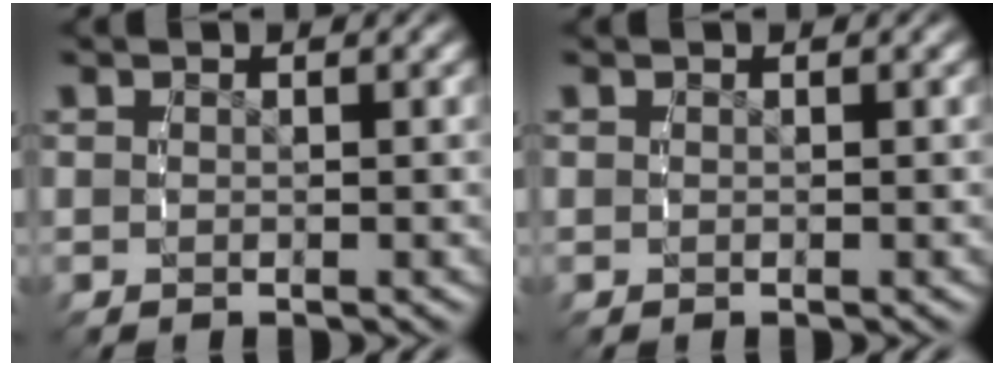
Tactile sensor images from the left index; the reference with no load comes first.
{"total": 0.0}